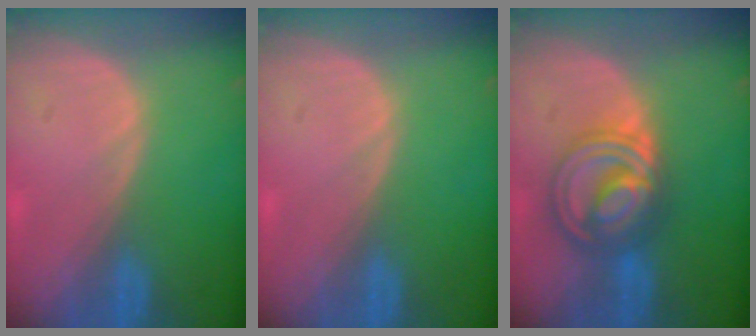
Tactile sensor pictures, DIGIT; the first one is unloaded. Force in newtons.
{"total": 0.0}
{"total": 8.0, "press": 8.0, "slide": 0.5}